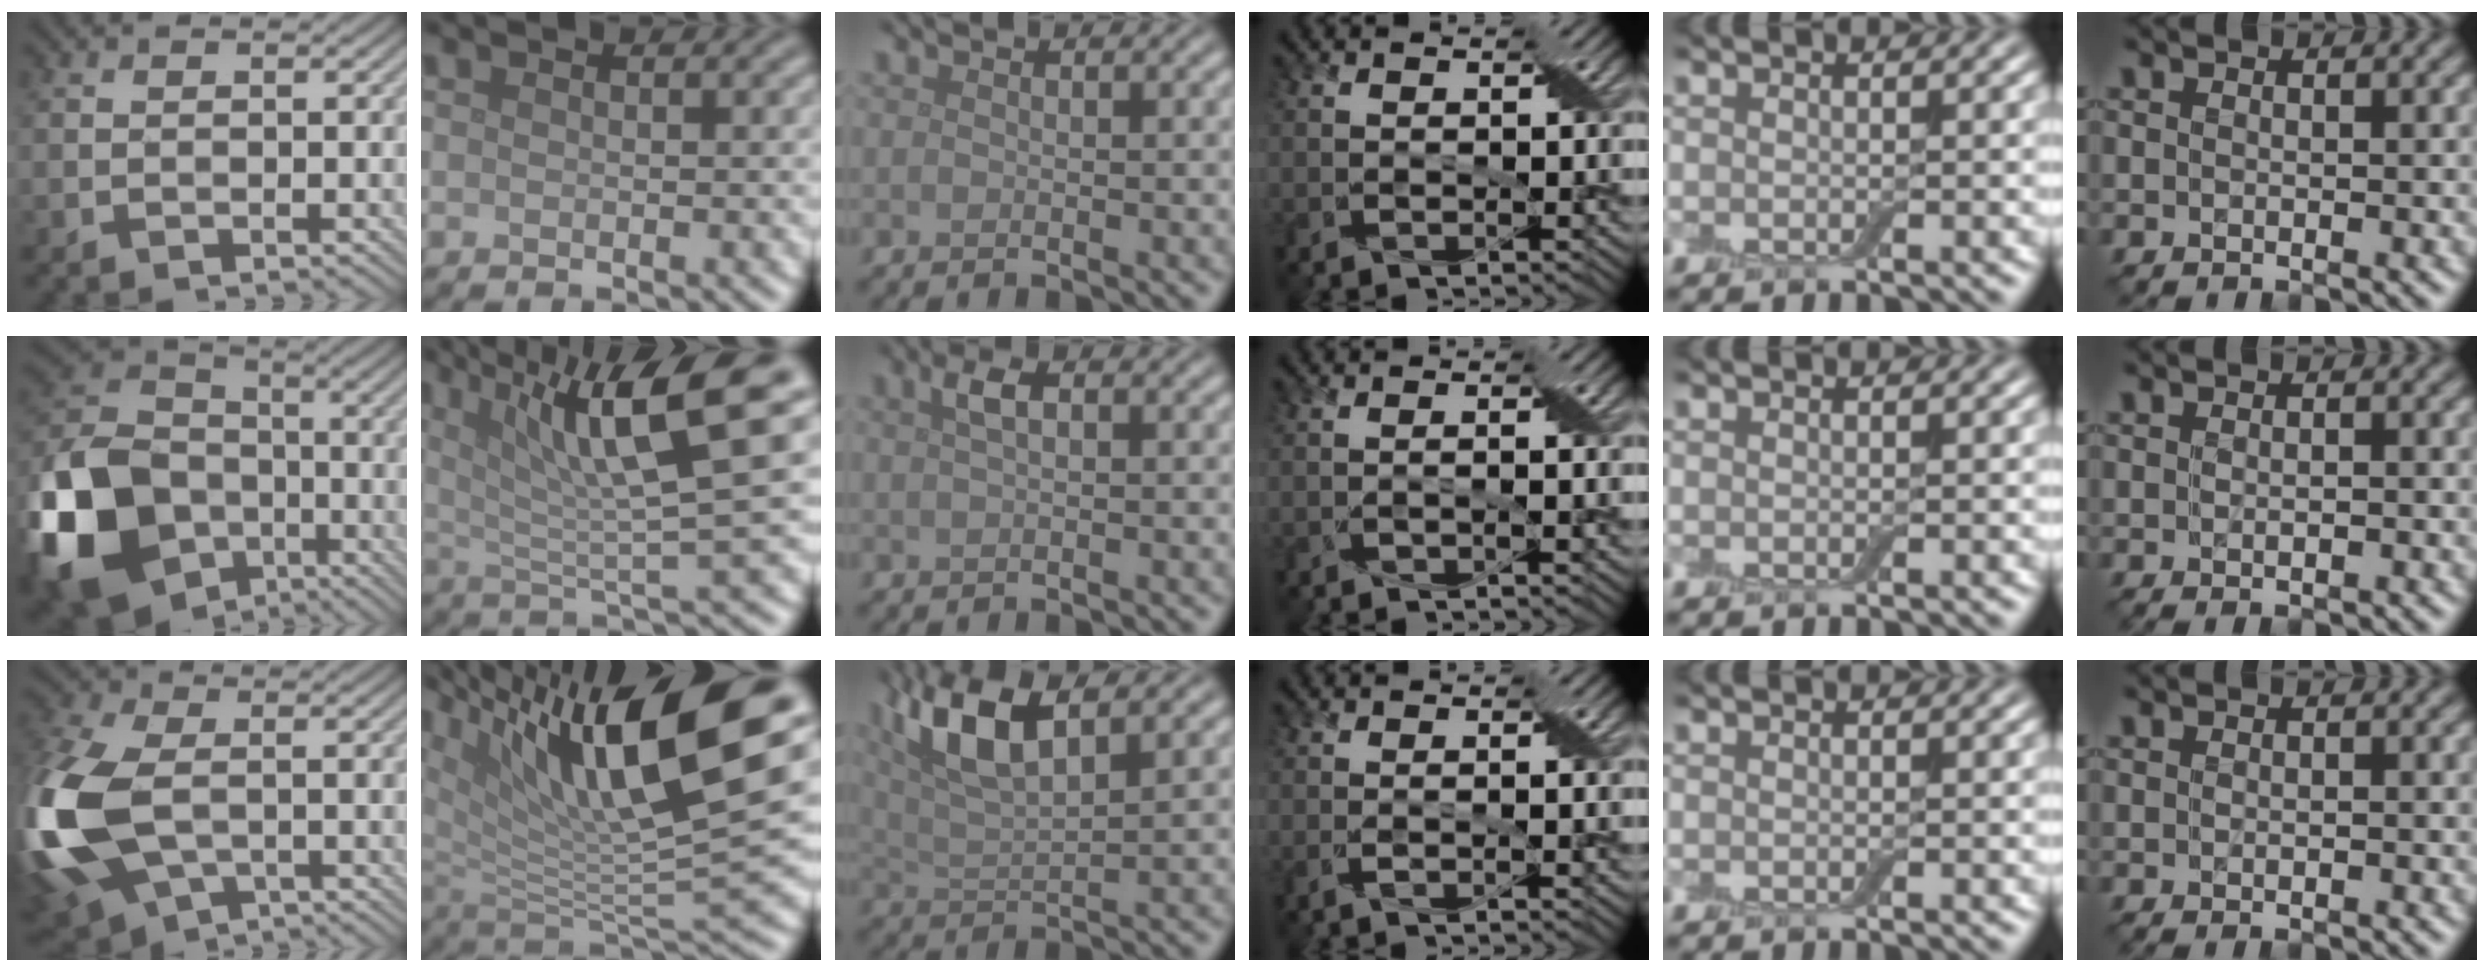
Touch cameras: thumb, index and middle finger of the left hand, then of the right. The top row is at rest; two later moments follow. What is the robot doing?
{"motion": "open", "object": "airpods case & airpods"}